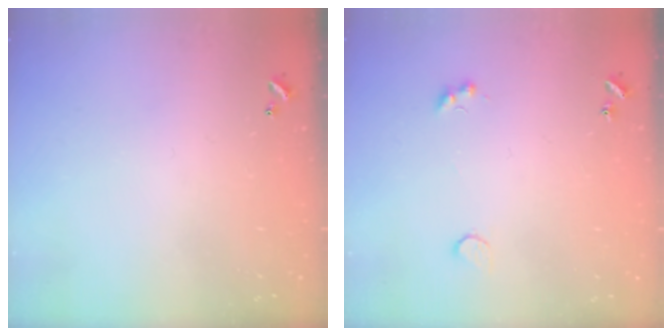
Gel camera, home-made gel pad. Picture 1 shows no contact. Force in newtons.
{"total": 1.8, "press": 1.5, "slide": 1.0}